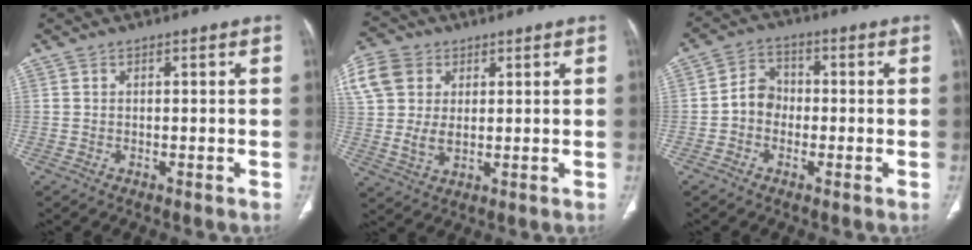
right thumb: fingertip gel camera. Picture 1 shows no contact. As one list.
[{"total": 14.6, "force": [4.5, 11.2, 8.2], "torque": [-0.185, 0.008, 0.089]}, {"total": 5.3, "force": [-1.1, 4.4, 2.6], "torque": [-0.026, 0.022, -0.031]}]